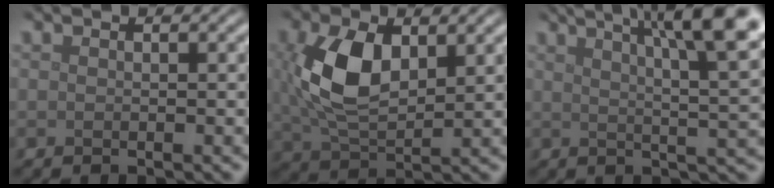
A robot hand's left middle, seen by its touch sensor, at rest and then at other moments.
{"total": 7.1, "force": [1.6, 4.2, 5.6], "torque": [-0.129, -0.001, 0.036]}
{"total": 11.4, "force": [5.6, 3.0, 9.4], "torque": [-0.095, 0.034, 0.067]}